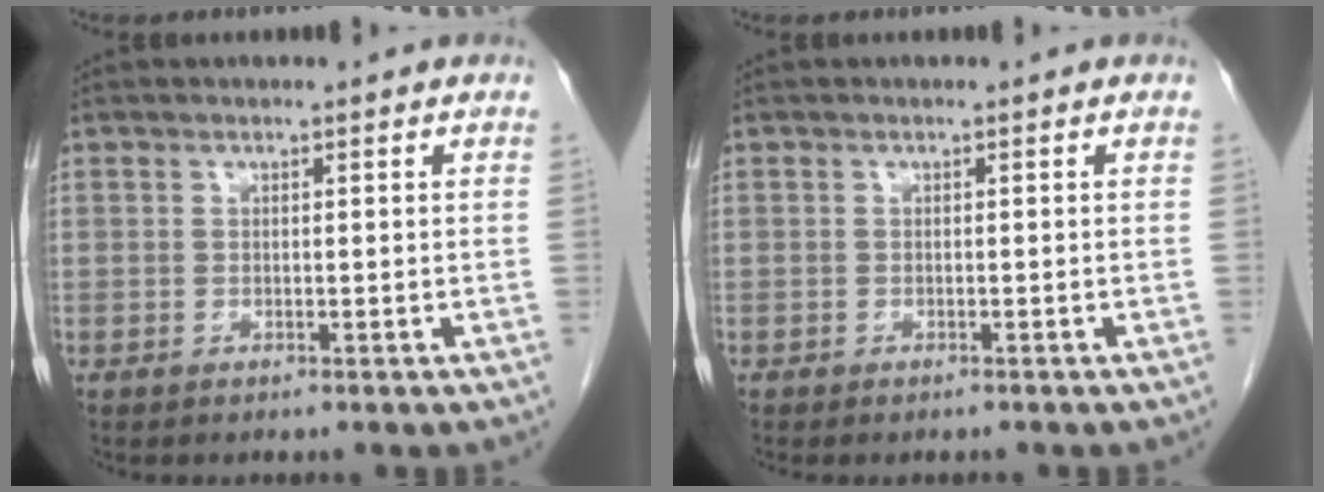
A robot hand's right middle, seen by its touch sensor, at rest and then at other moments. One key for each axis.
{"total": 0.9, "fx": -0.8, "fy": 0.3, "fz": 0.2, "tx": -0.008, "ty": -0.001, "tz": -0.011}